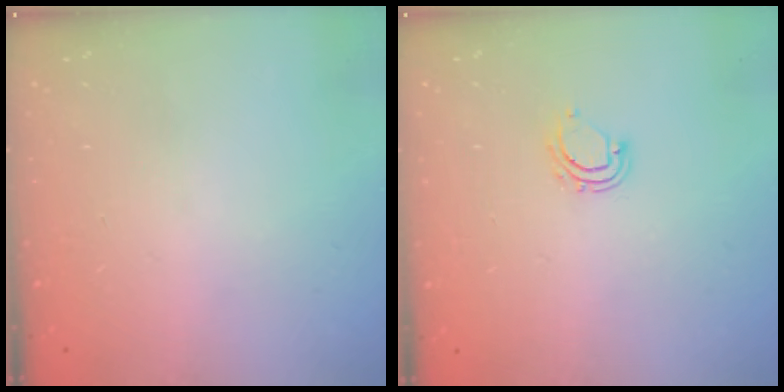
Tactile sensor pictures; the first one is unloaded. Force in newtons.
{"total": 5.4, "press": 5.4, "slide": 0.4}